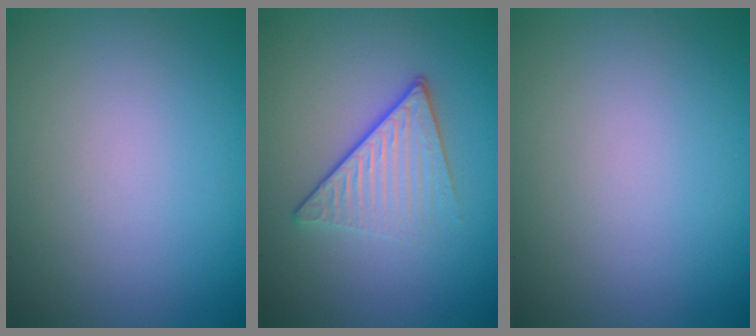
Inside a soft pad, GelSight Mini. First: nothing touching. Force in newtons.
{"total": 4.2, "press": 2.9, "slide": 3.1}
{"total": 0.0}